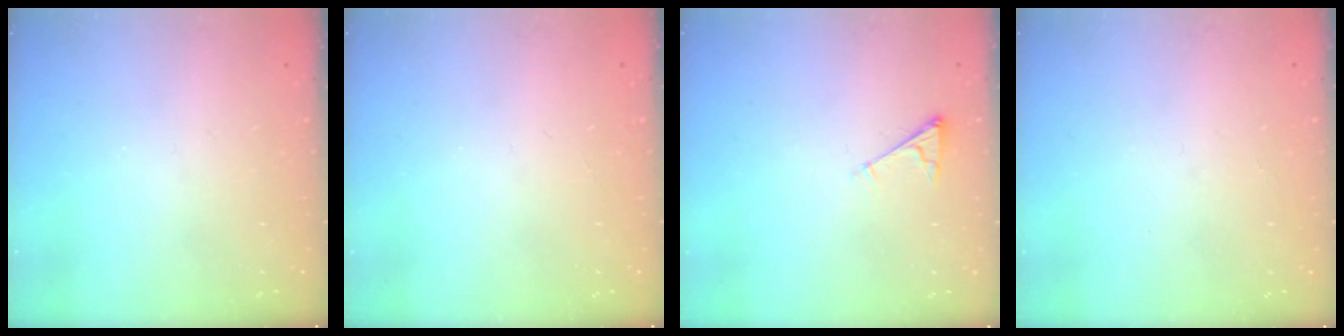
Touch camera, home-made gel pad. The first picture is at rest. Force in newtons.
{"total": 0.0}
{"total": 2.8, "press": 2.7, "slide": 0.4}
{"total": 1.5, "press": 1.4, "slide": 0.2}